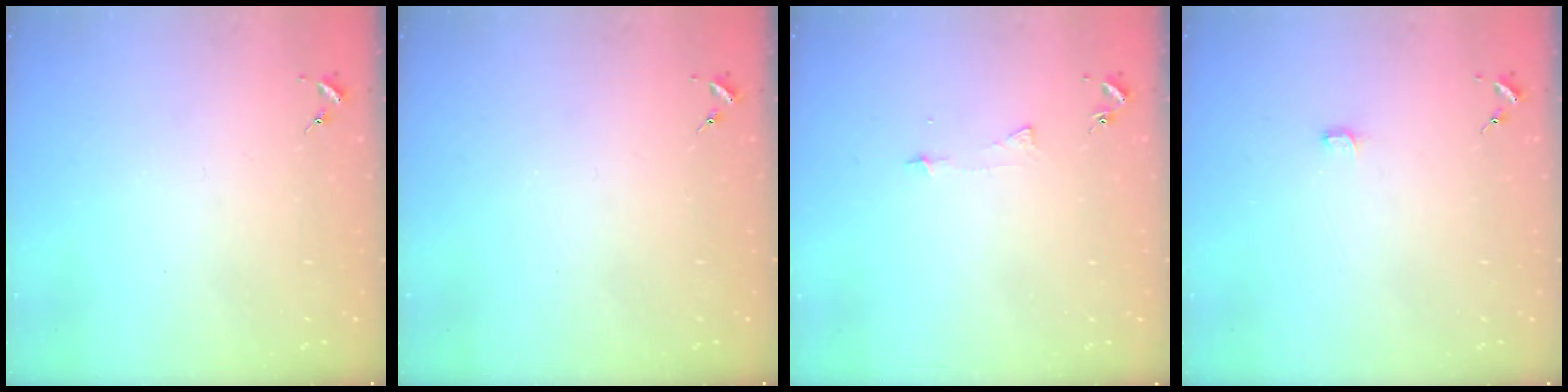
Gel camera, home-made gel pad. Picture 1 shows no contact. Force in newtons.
{"total": 0.0}
{"total": 4.0, "press": 4.0, "slide": 0.3}
{"total": 2.7, "press": 2.7, "slide": 0.3}